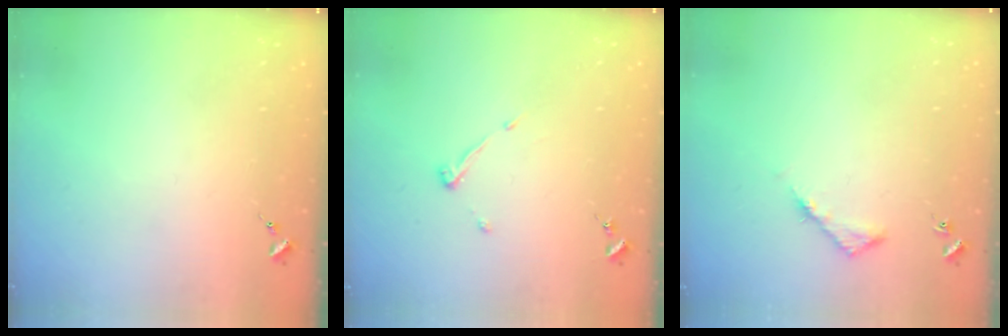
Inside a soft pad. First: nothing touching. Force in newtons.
{"total": 3.9, "press": 3.9, "slide": 0.6}
{"total": 4.3, "press": 4.3, "slide": 0.4}